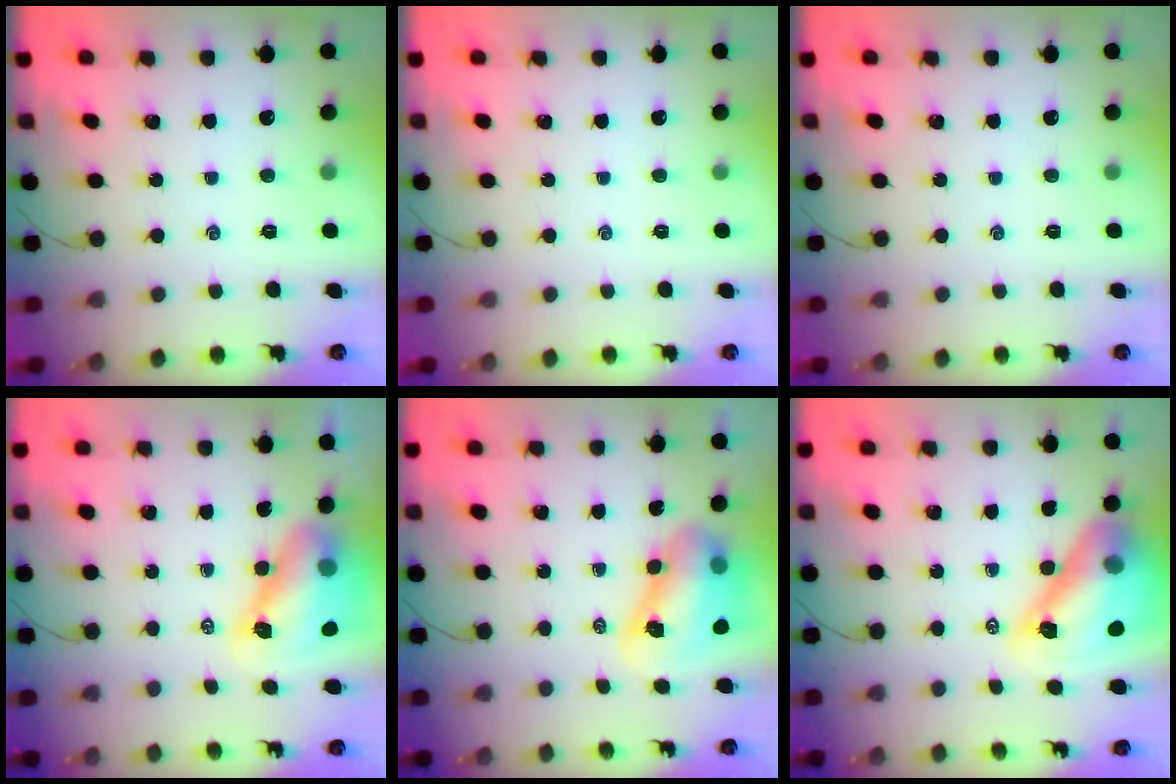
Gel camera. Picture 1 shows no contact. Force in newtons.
{"total": 0.0}
{"total": 0.0}
{"total": 11.3, "press": 10.9, "slide": 2.7}
{"total": 10.7, "press": 10.3, "slide": 2.9}
{"total": 18.0, "press": 17.2, "slide": 5.2}